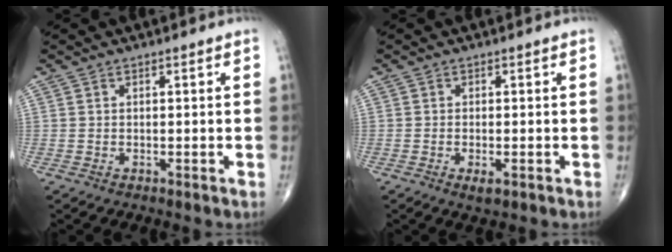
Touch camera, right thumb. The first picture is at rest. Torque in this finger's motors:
{"motor_torque": [-0.12, 0.17, 0.15, 0.21, -0.01]}